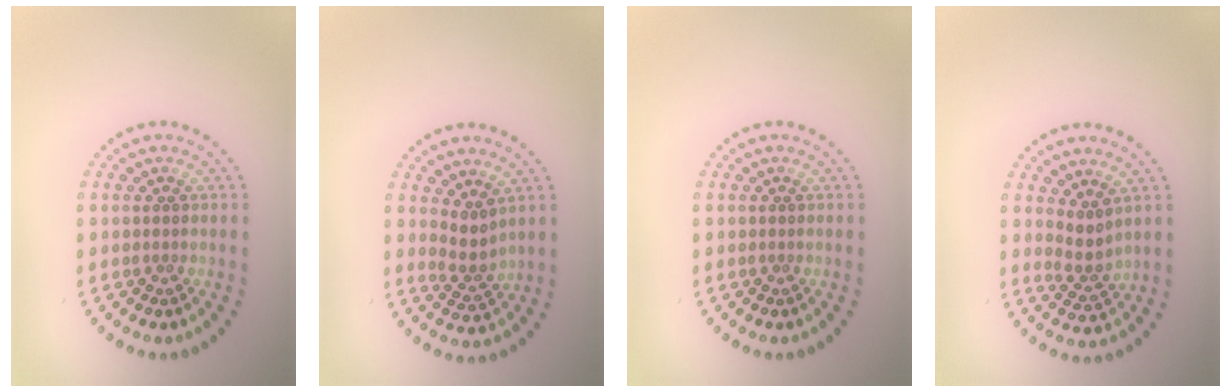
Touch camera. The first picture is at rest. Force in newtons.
{"total": 2.2, "press": 1.7, "slide": 1.4}
{"total": 0.0}
{"total": 2.1, "press": 1.6, "slide": 1.3}